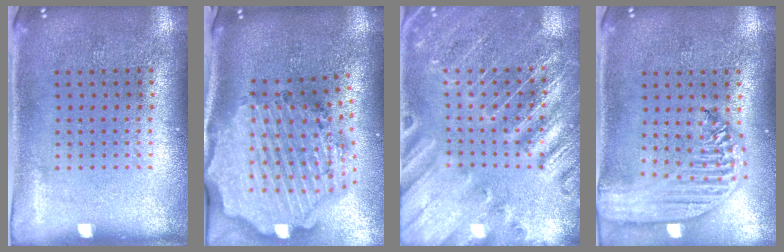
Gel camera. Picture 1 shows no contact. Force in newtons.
{"total": 3.9, "press": 3.3, "slide": 2.2}
{"total": 2.8, "press": 2.8, "slide": 0.4}
{"total": 2.8, "press": 2.2, "slide": 1.6}